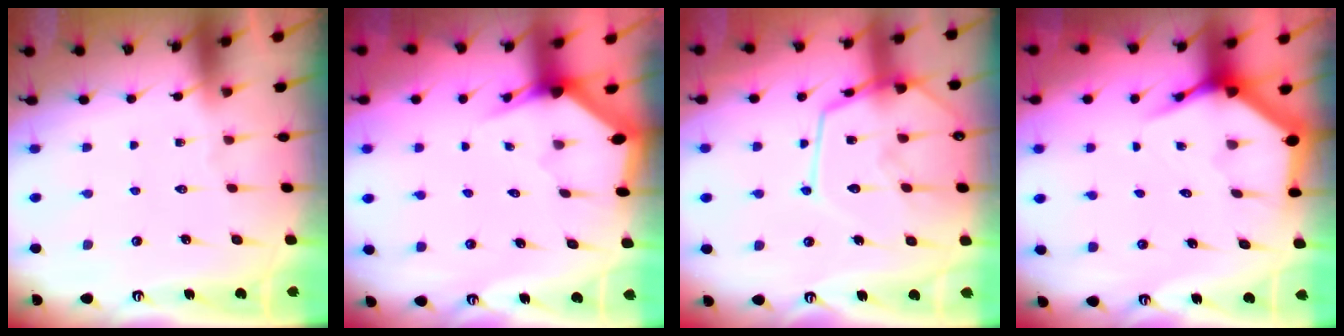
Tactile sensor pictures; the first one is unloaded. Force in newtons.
{"total": 2.9, "press": 2.9, "slide": 0.1}
{"total": 16.7, "press": 16.6, "slide": 1.4}
{"total": 4.1, "press": 4.1, "slide": 0.4}